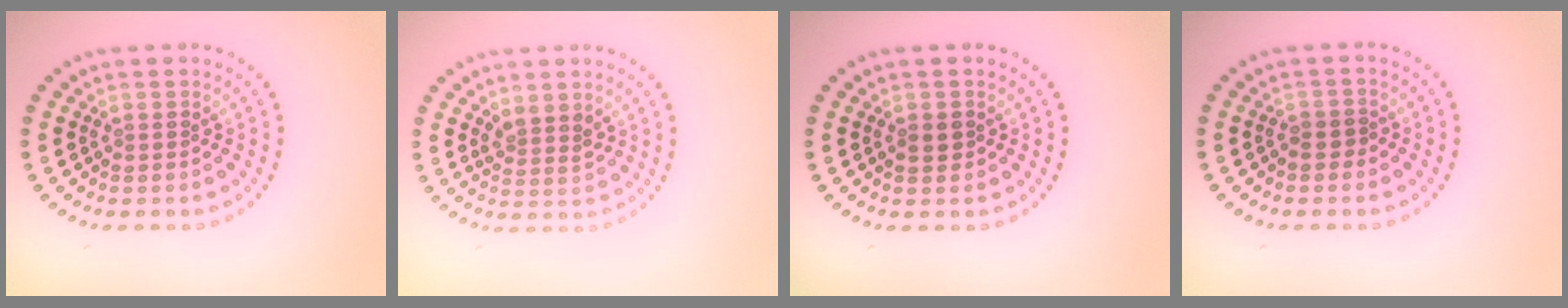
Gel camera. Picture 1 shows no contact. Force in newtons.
{"total": 1.8, "press": 1.5, "slide": 1.1}
{"total": 1.2, "press": 1.2, "slide": 0.2}
{"total": 0.9, "press": 0.7, "slide": 0.6}